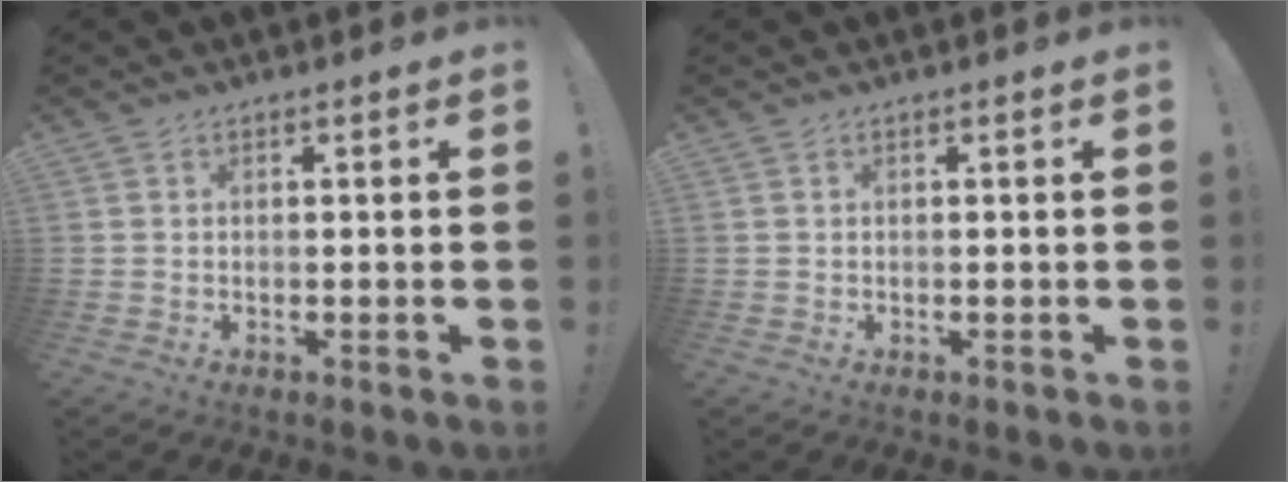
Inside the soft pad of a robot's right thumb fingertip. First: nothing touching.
{"total": 0.0}